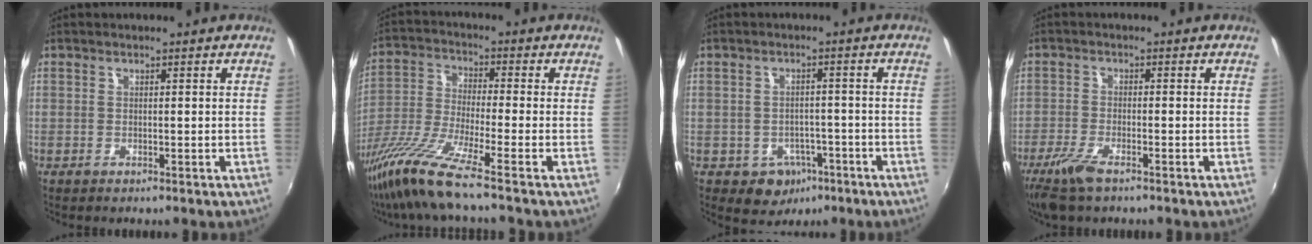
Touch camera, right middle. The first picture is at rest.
{"total": 12.8, "force": [-9.8, -1.1, 8.2], "torque": [-0.173, -0.032, -0.189]}
{"total": 6.0, "force": [-3.1, 4.9, 1.8], "torque": [-0.042, 0.013, -0.027]}
{"total": 6.2, "force": [-4.3, 1.4, 4.2], "torque": [-0.106, -0.015, -0.085]}